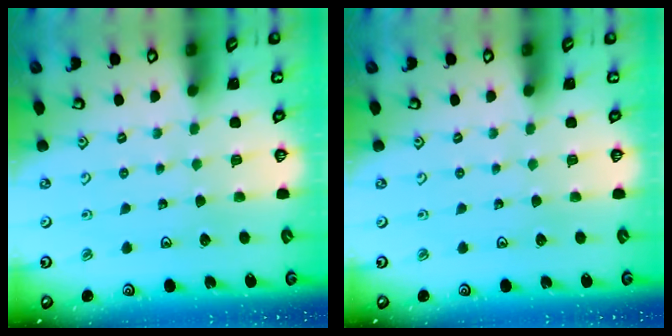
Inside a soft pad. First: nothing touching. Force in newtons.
{"total": 0.0}